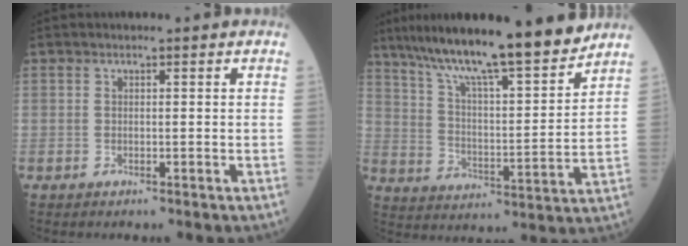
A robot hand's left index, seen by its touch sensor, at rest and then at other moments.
{"total": 17.3, "force": [14.8, 0.7, 9.0], "torque": [-0.146, 0.000, 0.238]}